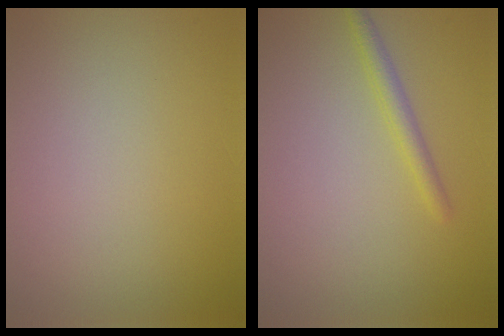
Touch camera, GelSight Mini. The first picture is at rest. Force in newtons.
{"total": 1.6, "press": 1.6, "slide": 0.1}